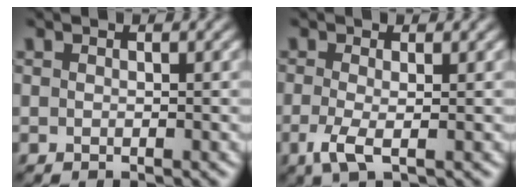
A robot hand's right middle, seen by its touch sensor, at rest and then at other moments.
{"total": 2.5, "force": [-0.8, 0.7, 2.3], "torque": [-0.056, -0.010, -0.019]}